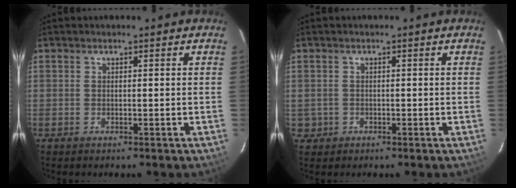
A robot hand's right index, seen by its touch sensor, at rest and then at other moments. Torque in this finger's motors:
{"motor_torque": [-0.73, 0.52, -1.05, -0.21]}